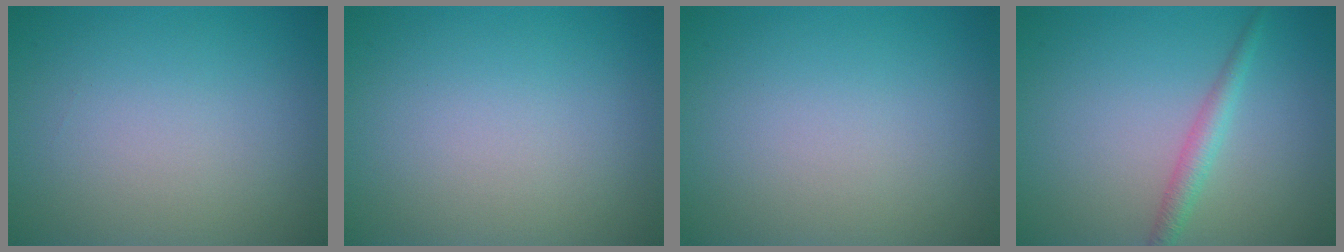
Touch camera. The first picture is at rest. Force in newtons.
{"total": 0.0}
{"total": 0.0}
{"total": 1.9, "press": 1.9, "slide": 0.1}